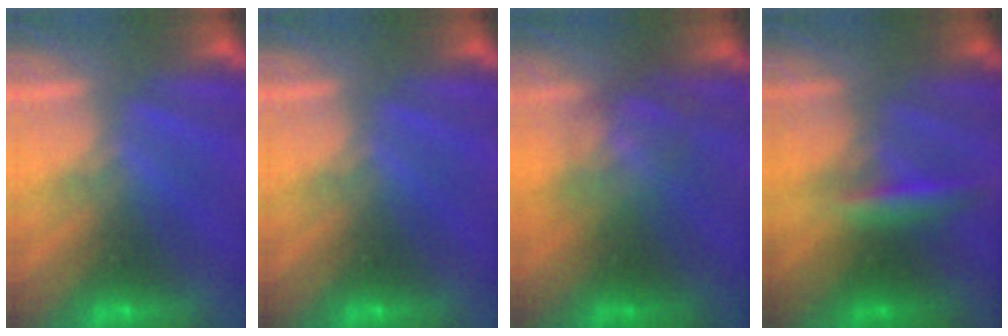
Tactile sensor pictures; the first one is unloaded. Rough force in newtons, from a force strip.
{"total": 0.0}
{"total": 1.9}
{"total": 2.8}